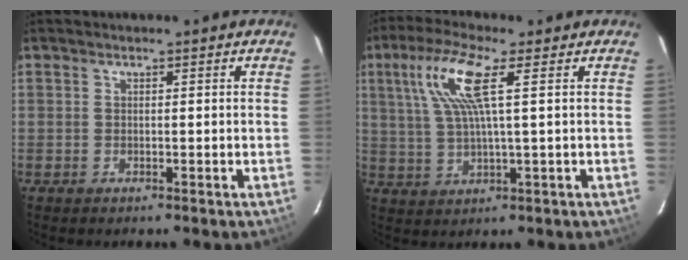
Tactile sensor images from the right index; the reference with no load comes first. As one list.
[{"total": 9.6, "force": [3.3, 1.1, 9.0], "torque": [-0.180, 0.012, 0.069]}]